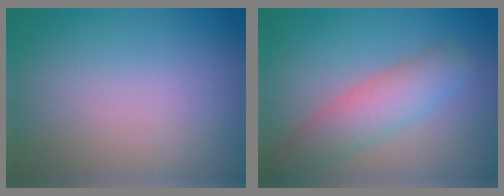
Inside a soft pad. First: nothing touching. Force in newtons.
{"total": 5.0, "press": 5.0, "slide": 0.3}